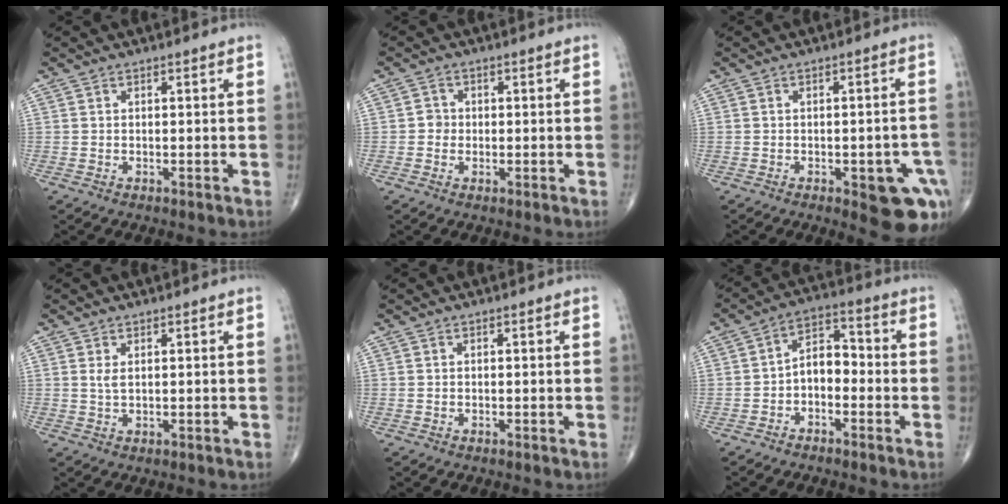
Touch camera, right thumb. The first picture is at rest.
{"total": 2.0, "force": [-0.1, 1.9, 0.7], "torque": [0.002, 0.006, -0.006]}
{"total": 10.7, "force": [-4.5, 4.0, 8.8], "torque": [-0.078, 0.014, -0.047]}
{"total": 1.5, "force": [0.6, 0.6, 1.3], "torque": [-0.027, -0.003, 0.016]}
{"total": 0.0}
{"total": 6.5, "force": [-1.9, 4.1, 4.6], "torque": [-0.059, 0.038, -0.046]}